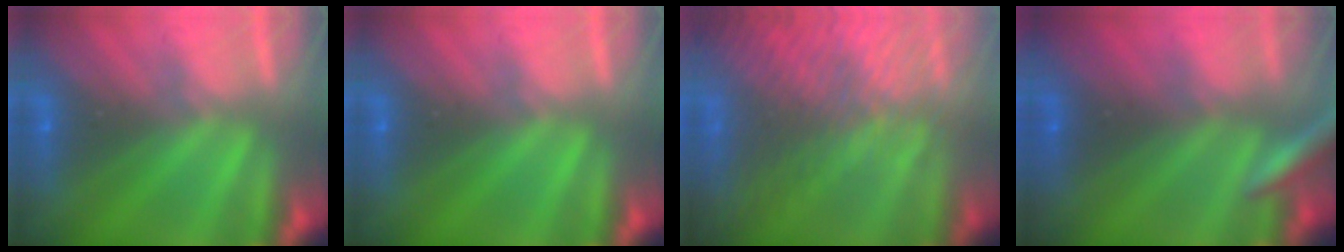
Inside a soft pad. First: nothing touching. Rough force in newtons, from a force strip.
{"total": 0.0}
{"total": 7.6}
{"total": 3.0}